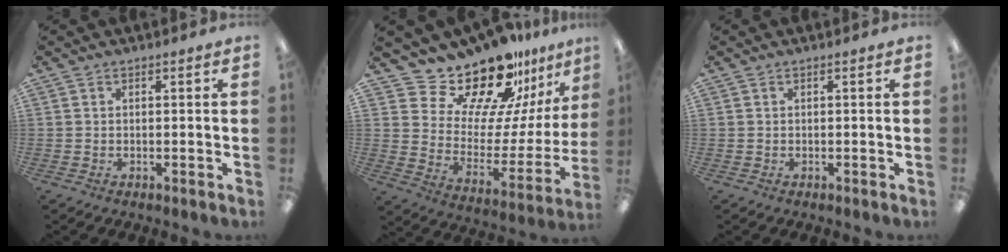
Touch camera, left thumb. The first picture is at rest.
{"total": 21.1, "force": [18.5, 7.0, 7.3], "torque": [-0.130, -0.146, 0.322]}
{"total": 0.0}